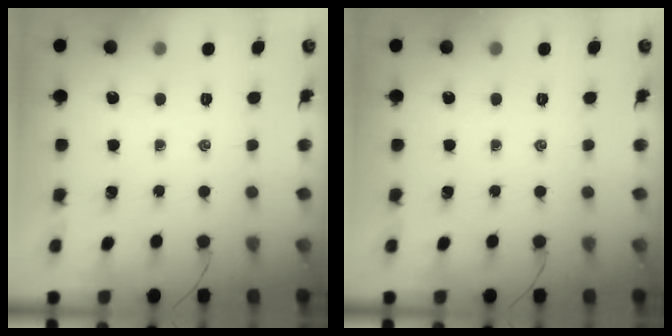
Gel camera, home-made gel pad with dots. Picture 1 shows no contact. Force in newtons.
{"total": 0.0}